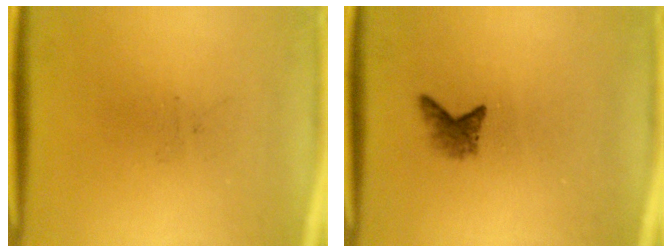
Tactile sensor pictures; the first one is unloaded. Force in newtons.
{"total": 1.8}